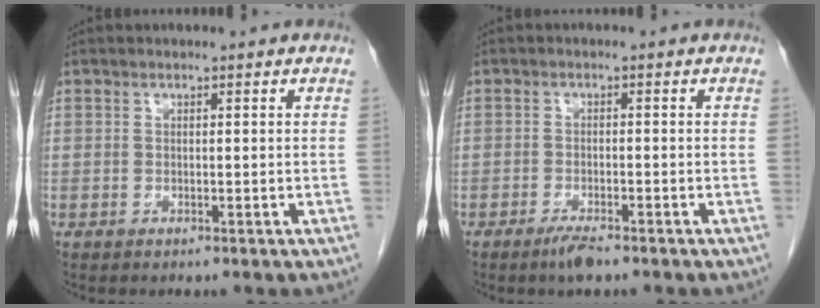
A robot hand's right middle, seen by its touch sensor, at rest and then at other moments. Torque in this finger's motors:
{"motor_torque": [0.75, -0.26, 0.33, 0.07]}